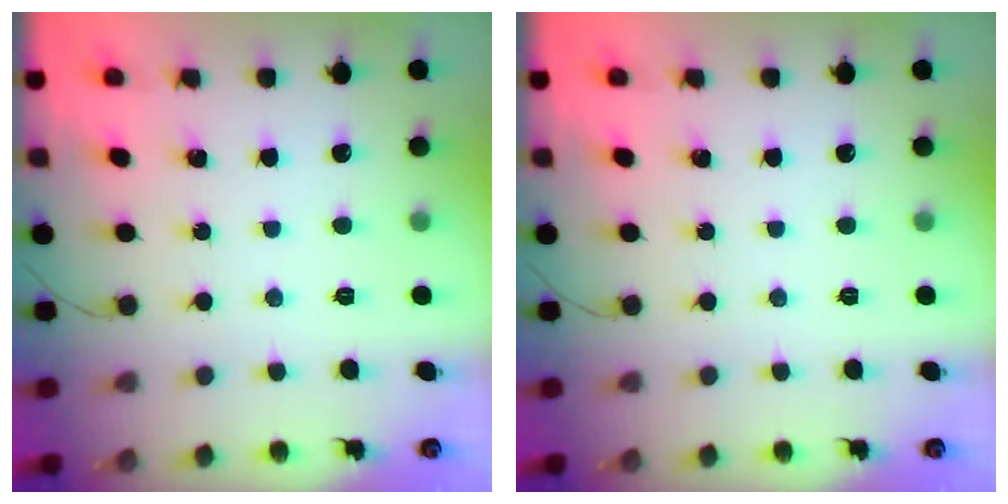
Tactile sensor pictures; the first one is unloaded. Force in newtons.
{"total": 0.0}